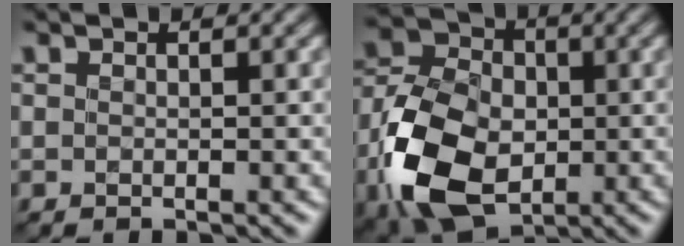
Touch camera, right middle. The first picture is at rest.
{"total": 11.1, "force": [-3.2, 7.5, 7.6], "torque": [-0.172, -0.013, -0.073]}